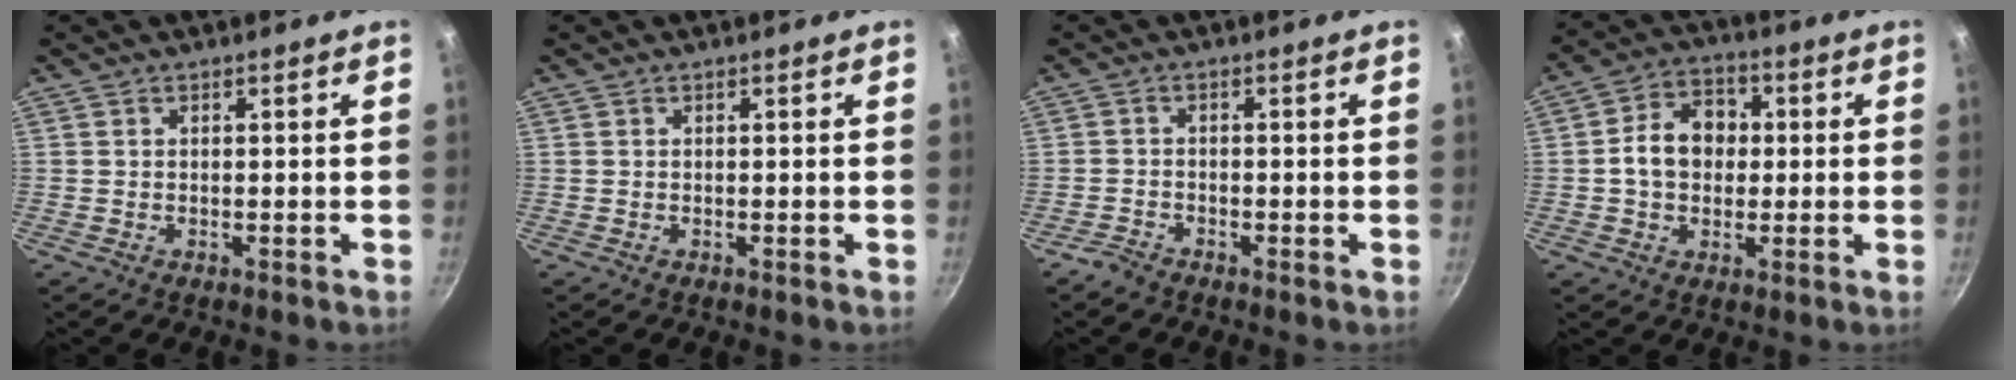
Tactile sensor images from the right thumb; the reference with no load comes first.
{"total": 0.0}
{"total": 2.2, "force": [-1.9, 0.8, 0.6], "torque": [-0.018, 0.013, -0.039]}
{"total": 9.9, "force": [0.4, 7.7, 6.2], "torque": [-0.071, 0.020, -0.007]}